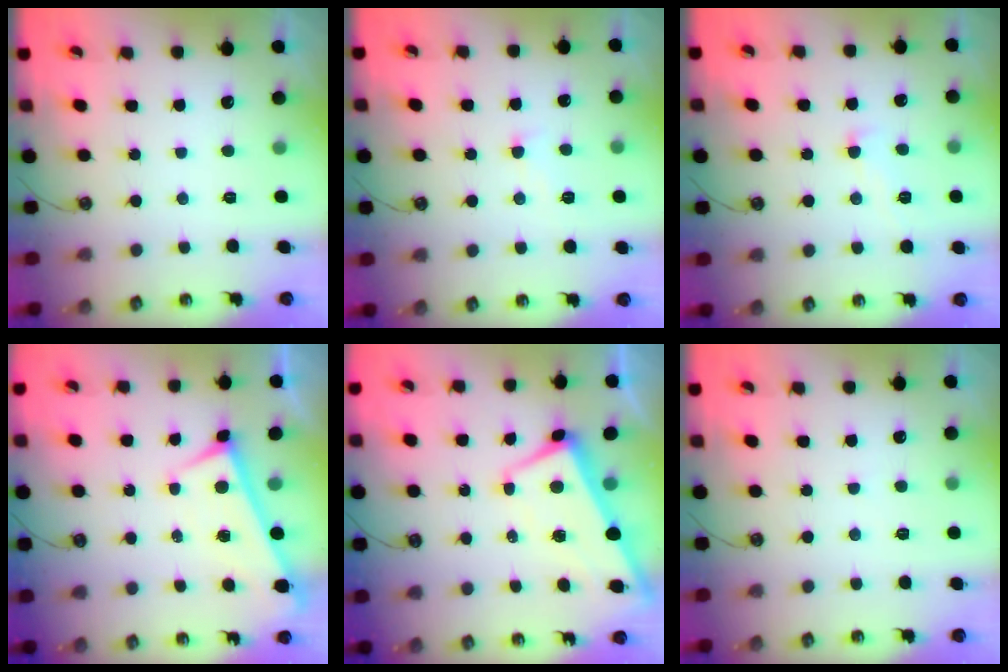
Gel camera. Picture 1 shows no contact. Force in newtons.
{"total": 2.6, "press": 2.6, "slide": 0.5}
{"total": 1.2, "press": 1.2, "slide": 0.2}
{"total": 0.0}
{"total": 1.1, "press": 0.6, "slide": 0.9}
{"total": 7.5, "press": 7.5, "slide": 0.3}